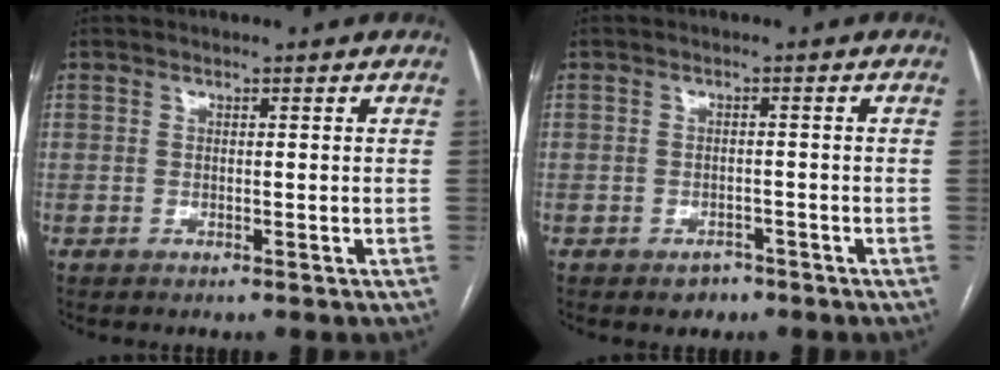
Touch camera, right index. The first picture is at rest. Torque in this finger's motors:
{"motor_torque": [0.27, -0.36, 0.20, 0.02]}